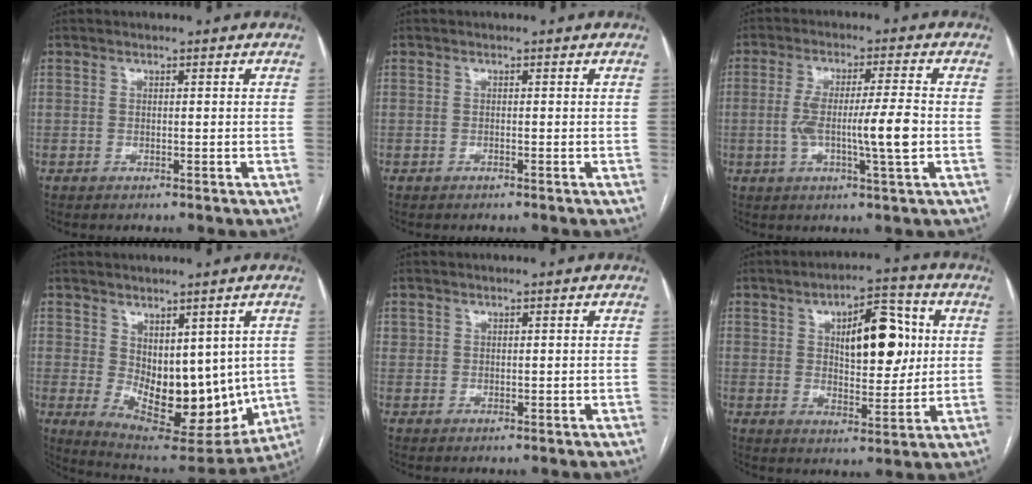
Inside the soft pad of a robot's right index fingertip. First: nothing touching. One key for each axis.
{"total": 0.0}
{"total": 9.3, "fx": -1.3, "fy": 0.2, "fz": 9.2, "tx": -0.167, "ty": 0.002, "tz": -0.025}
{"total": 16.3, "fx": -1.4, "fy": 8.6, "fz": 13.7, "tx": -0.196, "ty": -0.019, "tz": 0.006}
{"total": 1.1, "fx": 0.6, "fy": 0.8, "fz": 0.3, "tx": 0.002, "ty": 0.003, "tz": 0.011}
{"total": 11.8, "fx": 2.8, "fy": 4.8, "fz": 10.5, "tx": -0.152, "ty": 0.016, "tz": 0.047}